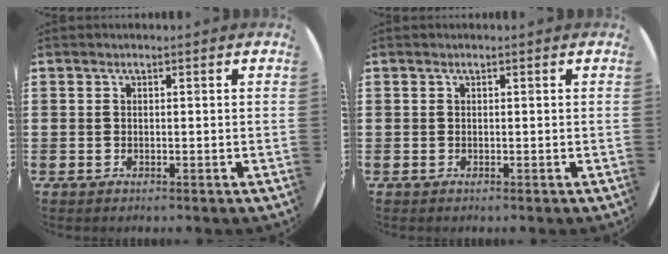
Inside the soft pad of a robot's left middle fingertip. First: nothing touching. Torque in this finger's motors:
{"motor_torque": [0.00, 0.00, 0.00, 0.00]}